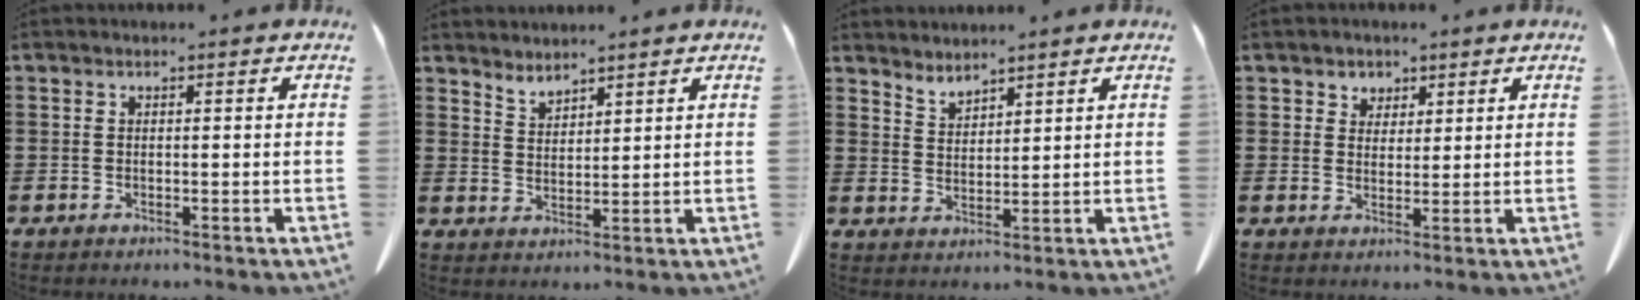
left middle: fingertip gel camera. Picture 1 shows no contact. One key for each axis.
{"total": 2.8, "fx": 2.8, "fy": 0.1, "fz": -0.1, "tx": -0.006, "ty": -0.012, "tz": 0.055}
{"total": 2.9, "fx": 2.9, "fy": 0.1, "fz": -0.1, "tx": -0.007, "ty": -0.012, "tz": 0.057}
{"total": 2.8, "fx": 2.0, "fy": 2.0, "fz": 0.1, "tx": -0.006, "ty": 0.004, "tz": 0.037}